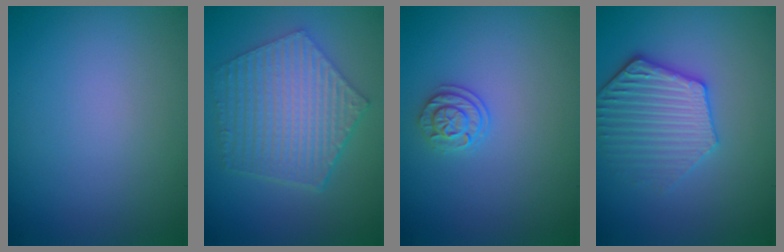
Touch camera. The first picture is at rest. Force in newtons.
{"total": 6.9, "press": 5.0, "slide": 4.7}
{"total": 1.9, "press": 1.7, "slide": 0.8}
{"total": 4.2, "press": 3.9, "slide": 1.6}